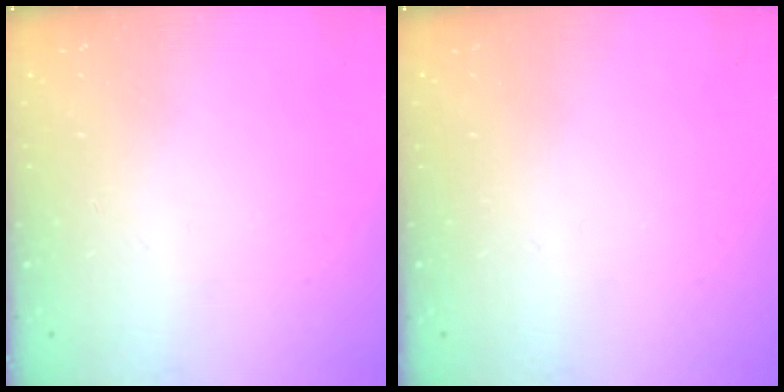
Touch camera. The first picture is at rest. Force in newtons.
{"total": 0.0}